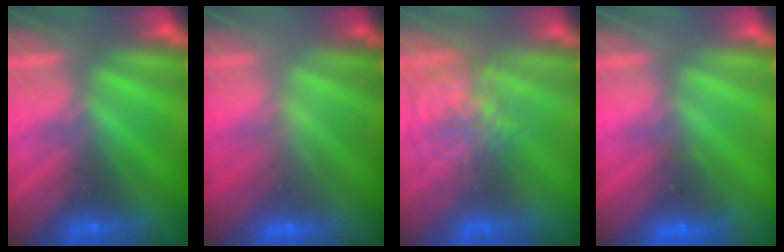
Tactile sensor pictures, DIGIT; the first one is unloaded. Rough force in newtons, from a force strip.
{"total": 2.3}
{"total": 3.9}
{"total": 2.0}